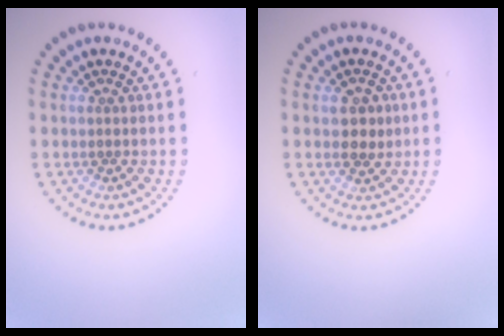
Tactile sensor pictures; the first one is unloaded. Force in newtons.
{"total": 2.3, "press": 2.2, "slide": 0.3}